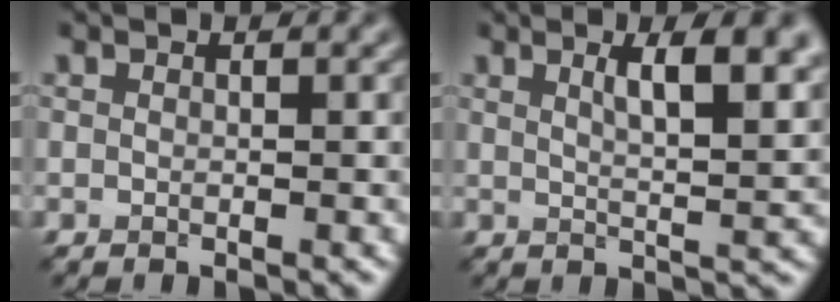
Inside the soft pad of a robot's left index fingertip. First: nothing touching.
{"total": 6.9, "force": [2.9, 2.2, 5.8], "torque": [-0.062, 0.006, 0.040]}